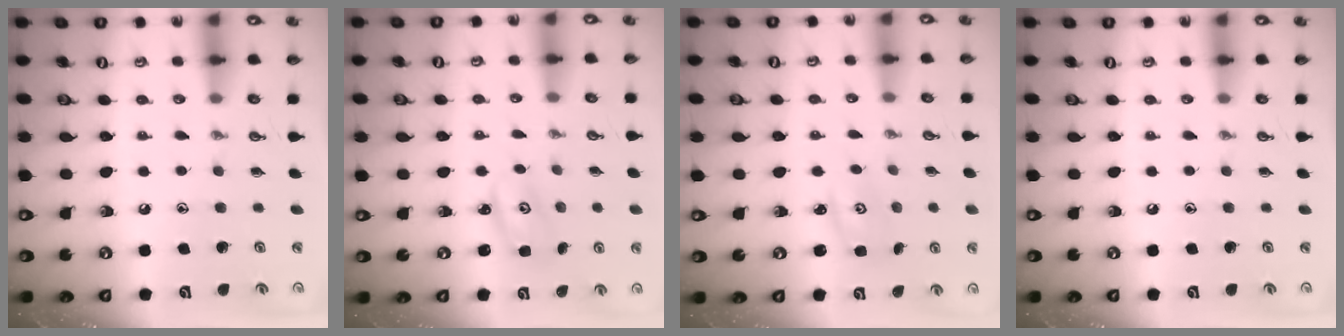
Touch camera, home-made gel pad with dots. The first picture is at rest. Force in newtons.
{"total": 2.6, "press": 2.6, "slide": 0.2}
{"total": 2.8, "press": 2.8, "slide": 0.4}
{"total": 0.0}